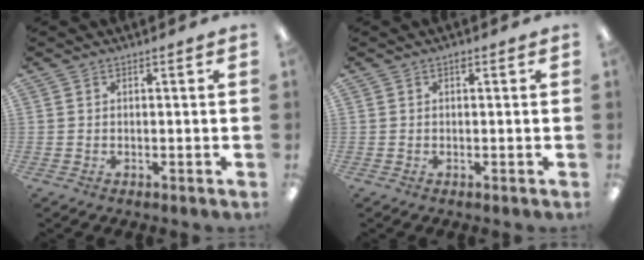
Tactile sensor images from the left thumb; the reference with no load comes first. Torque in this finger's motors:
{"motor_torque": [-0.02, -0.17, 0.31, 0.19, 0.01]}